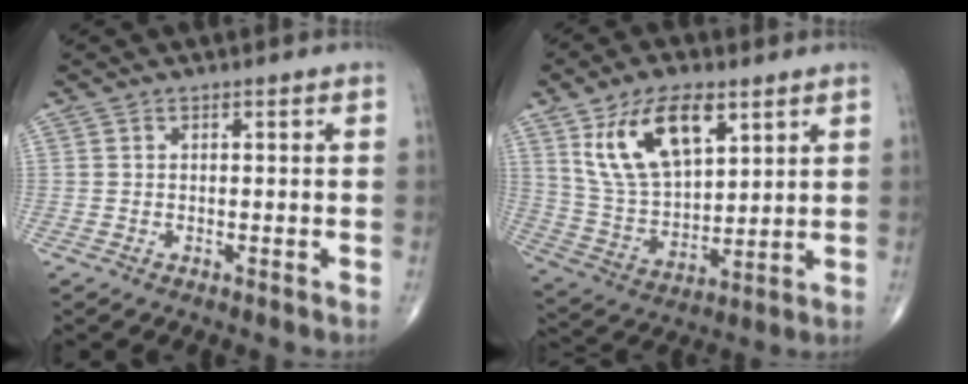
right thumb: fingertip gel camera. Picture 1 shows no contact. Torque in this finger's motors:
{"motor_torque": [-0.16, 3.24, 0.60, 0.58, 0.27]}